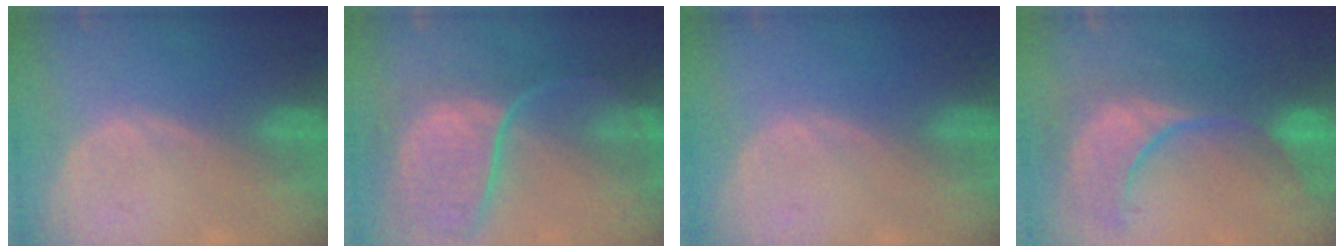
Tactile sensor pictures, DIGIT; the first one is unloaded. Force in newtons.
{"total": 12.2, "press": 9.9, "slide": 7.0}
{"total": 0.0}
{"total": 11.9, "press": 10.8, "slide": 4.8}